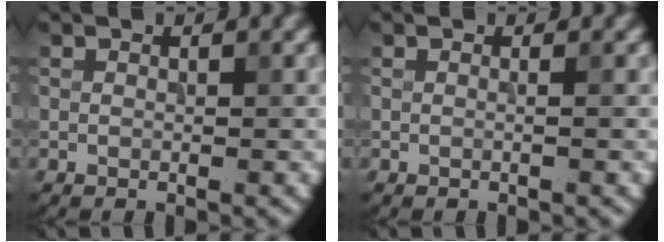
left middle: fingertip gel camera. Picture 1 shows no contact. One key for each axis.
{"total": 0.7, "fx": 0.0, "fy": 0.3, "fz": 0.6, "tx": -0.006, "ty": -0.004, "tz": -0.008}